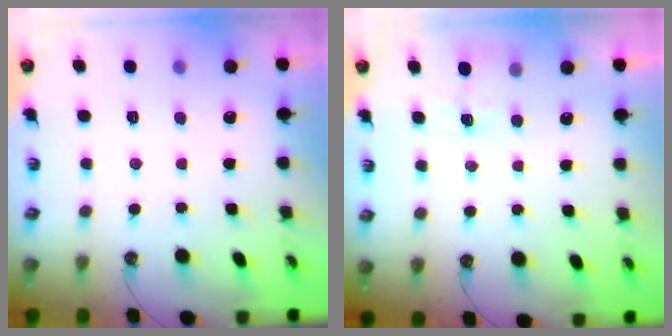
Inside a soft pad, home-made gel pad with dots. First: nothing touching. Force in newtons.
{"total": 2.5, "press": 2.5, "slide": 0.4}